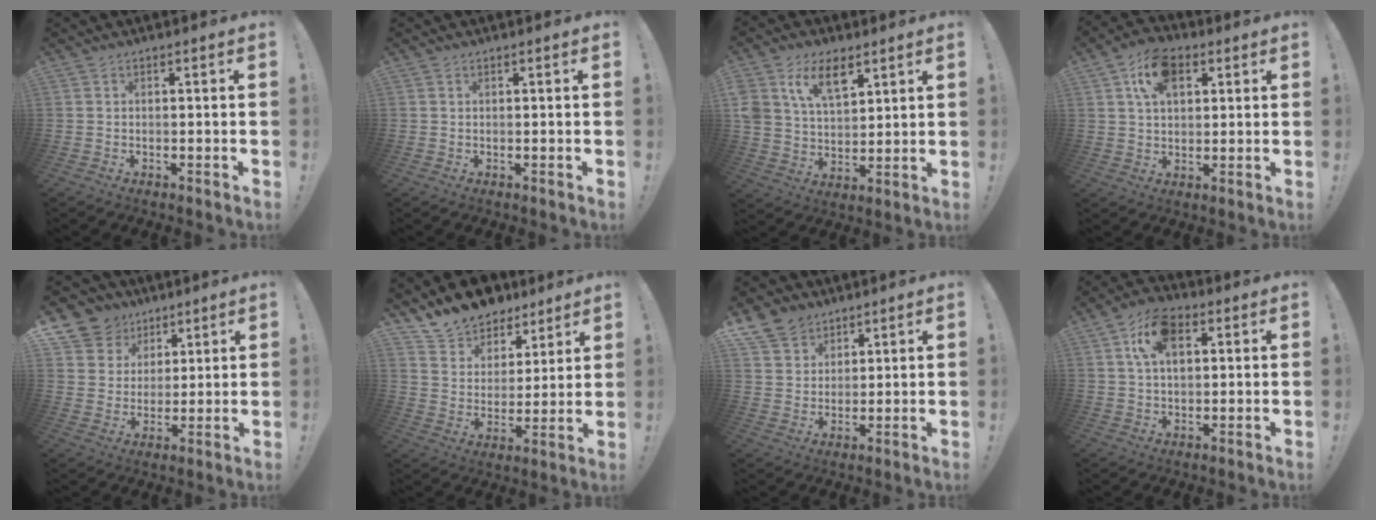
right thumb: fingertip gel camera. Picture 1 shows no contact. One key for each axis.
{"total": 0.0}
{"total": 11.9, "fx": 7.0, "fy": 6.8, "fz": 6.8, "tx": -0.126, "ty": -0.023, "tz": 0.136}
{"total": 11.0, "fx": 5.0, "fy": 6.7, "fz": 7.1, "tx": -0.115, "ty": 0.002, "tz": 0.093}
{"total": 10.3, "fx": 5.8, "fy": 8.3, "fz": 1.6, "tx": -0.031, "ty": -0.040, "tz": 0.119}
{"total": 12.0, "fx": 10.5, "fy": 5.8, "fz": 0.9, "tx": -0.032, "ty": -0.092, "tz": 0.199}
{"total": 8.6, "fx": 6.1, "fy": 6.0, "fz": 1.4, "tx": -0.032, "ty": -0.042, "tz": 0.122}
{"total": 10.5, "fx": 4.0, "fy": 6.2, "fz": 7.4, "tx": -0.117, "ty": 0.005, "tz": 0.074}